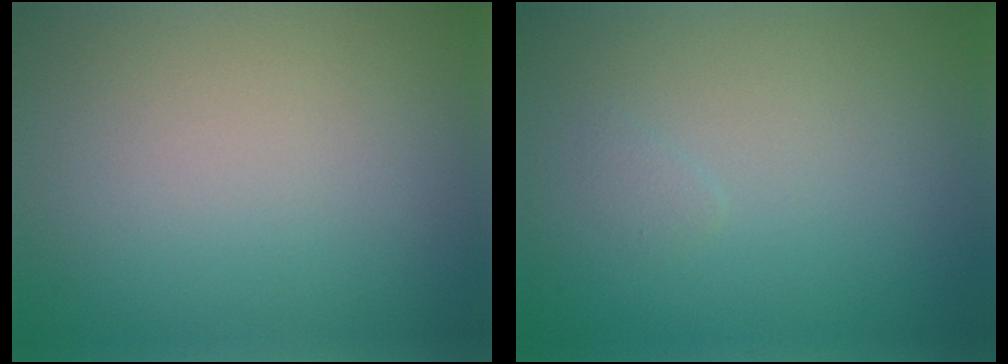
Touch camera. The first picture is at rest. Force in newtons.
{"total": 0.5, "press": 0.5, "slide": 0.0}